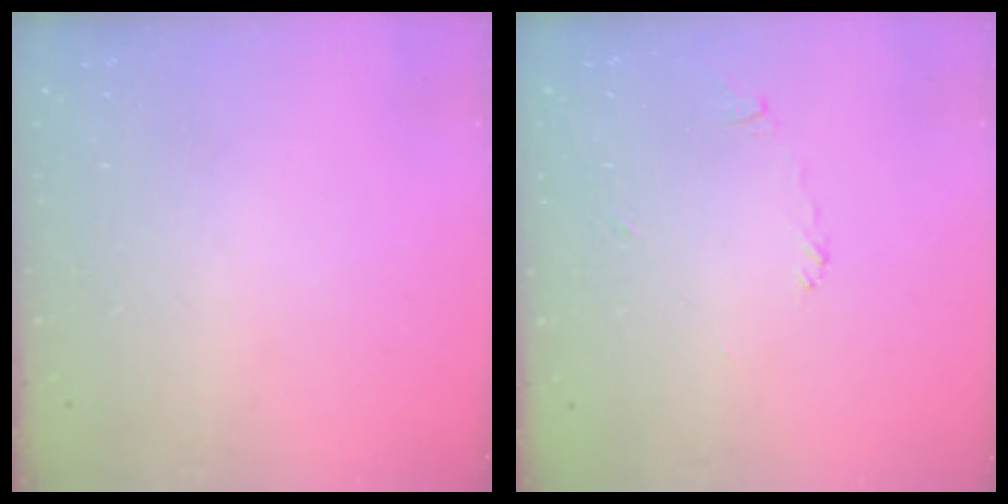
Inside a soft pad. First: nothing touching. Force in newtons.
{"total": 4.1, "press": 4.1, "slide": 0.1}